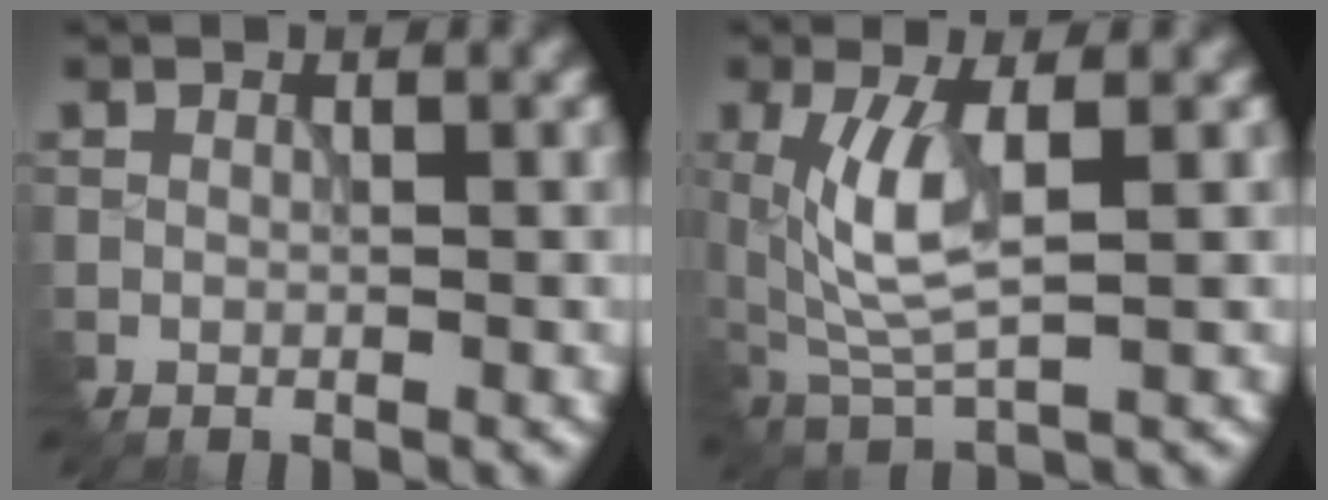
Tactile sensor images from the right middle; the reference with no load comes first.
{"total": 5.5, "force": [0.5, 2.0, 5.1], "torque": [-0.121, -0.006, 0.018]}